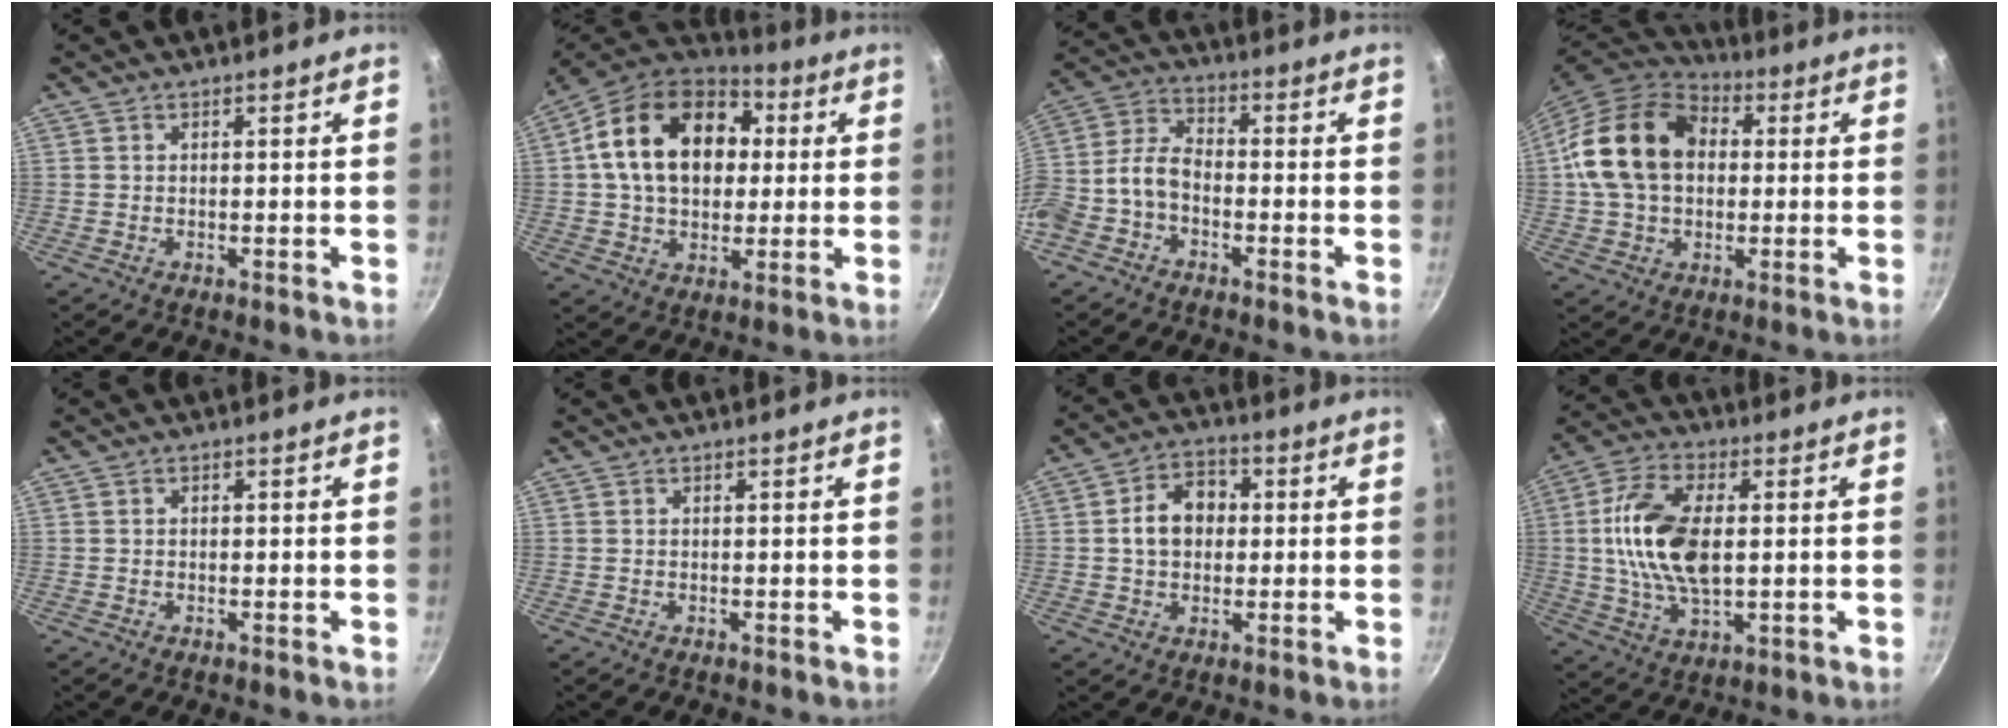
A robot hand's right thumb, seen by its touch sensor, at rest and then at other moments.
{"total": 21.4, "force": [3.9, 15.1, 14.6], "torque": [-0.224, 0.024, 0.054]}
{"total": 9.1, "force": [-3.0, 5.9, 6.3], "torque": [-0.138, 0.048, -0.074]}
{"total": 18.8, "force": [2.3, 13.8, 12.6], "torque": [-0.215, 0.030, 0.030]}
{"total": 0.5, "force": [-0.1, 0.5, 0.2], "torque": [-0.002, 0.005, 0.000]}
{"total": 0.0}
{"total": 8.8, "force": [0.7, 6.7, 5.6], "torque": [-0.063, 0.019, 0.001]}
{"total": 15.2, "force": [1.2, 8.2, 12.8], "torque": [-0.239, 0.012, 0.017]}